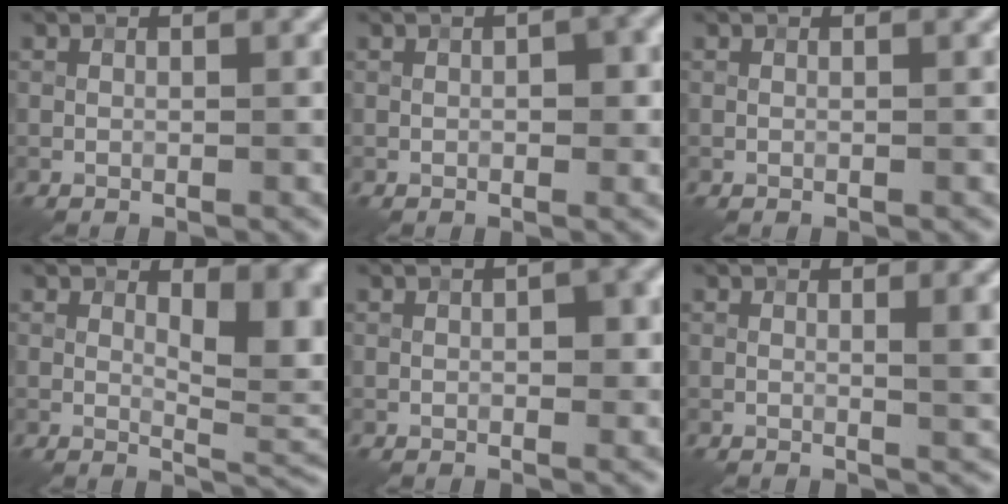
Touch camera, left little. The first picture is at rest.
{"total": 2.4, "force": [0.1, 1.1, 2.1], "torque": [-0.024, 0.003, -0.001]}
{"total": 0.0}
{"total": 6.8, "force": [1.5, 2.8, 6.0], "torque": [-0.077, -0.004, 0.027]}
{"total": 2.7, "force": [0.2, 1.3, 2.3], "torque": [-0.029, 0.002, 0.001]}
{"total": 4.5, "force": [0.7, 1.3, 4.3], "torque": [-0.044, 0.011, 0.007]}